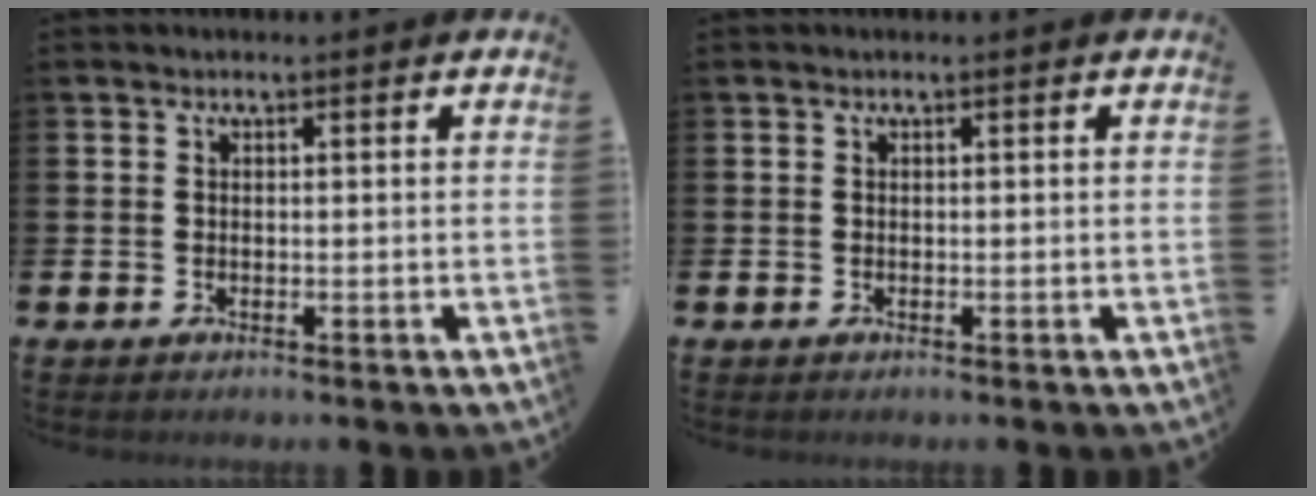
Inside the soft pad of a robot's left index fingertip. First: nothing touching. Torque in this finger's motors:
{"motor_torque": [-0.15, 0.15, 0.00, -0.01]}